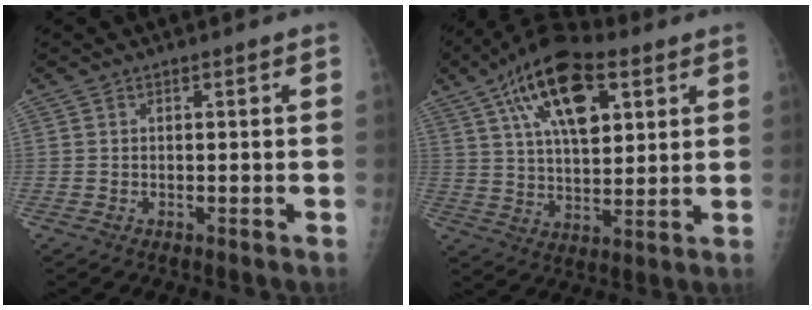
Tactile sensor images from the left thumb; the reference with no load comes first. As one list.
[{"total": 18.1, "force": [7.9, 8.8, 13.7], "torque": [-0.209, -0.010, 0.134]}]